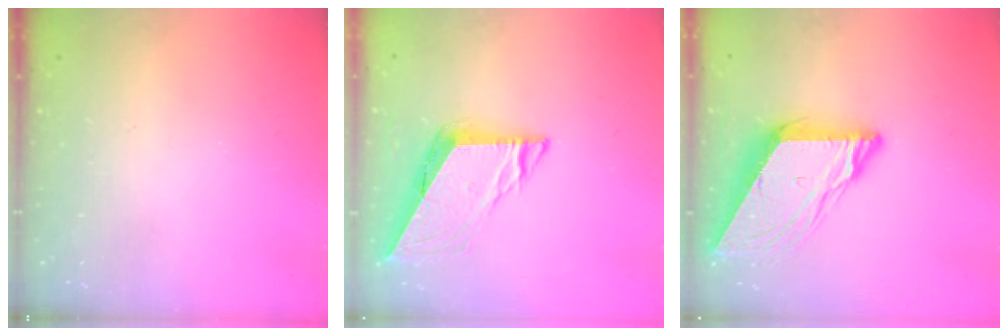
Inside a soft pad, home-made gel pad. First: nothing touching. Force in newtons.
{"total": 8.0, "press": 8.0, "slide": 0.5}
{"total": 10.0, "press": 10.0, "slide": 0.8}